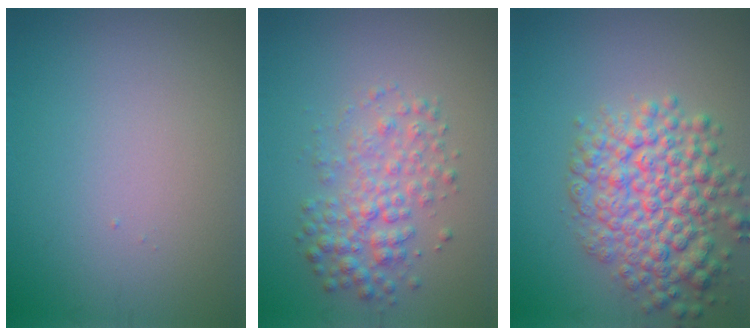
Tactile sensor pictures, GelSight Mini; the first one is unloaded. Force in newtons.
{"total": 3.8, "press": 3.8, "slide": 0.0}
{"total": 7.0, "press": 7.0, "slide": 0.3}